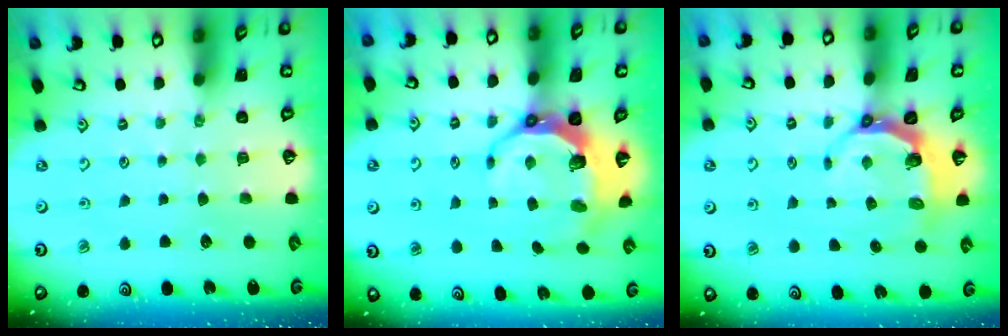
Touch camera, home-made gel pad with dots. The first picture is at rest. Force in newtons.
{"total": 9.5, "press": 8.1, "slide": 5.0}
{"total": 5.5, "press": 4.4, "slide": 3.3}